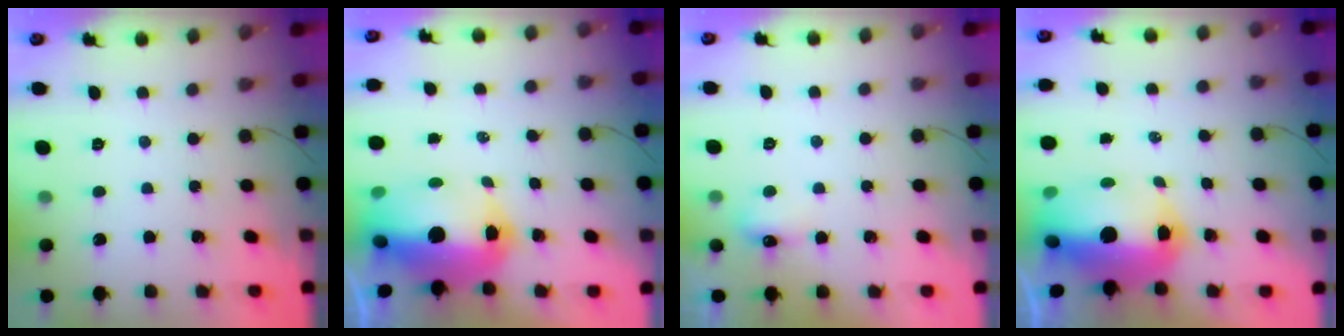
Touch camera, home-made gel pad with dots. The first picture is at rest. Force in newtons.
{"total": 16.0, "press": 15.7, "slide": 2.9}
{"total": 5.2, "press": 5.1, "slide": 0.9}
{"total": 16.0, "press": 15.7, "slide": 2.9}